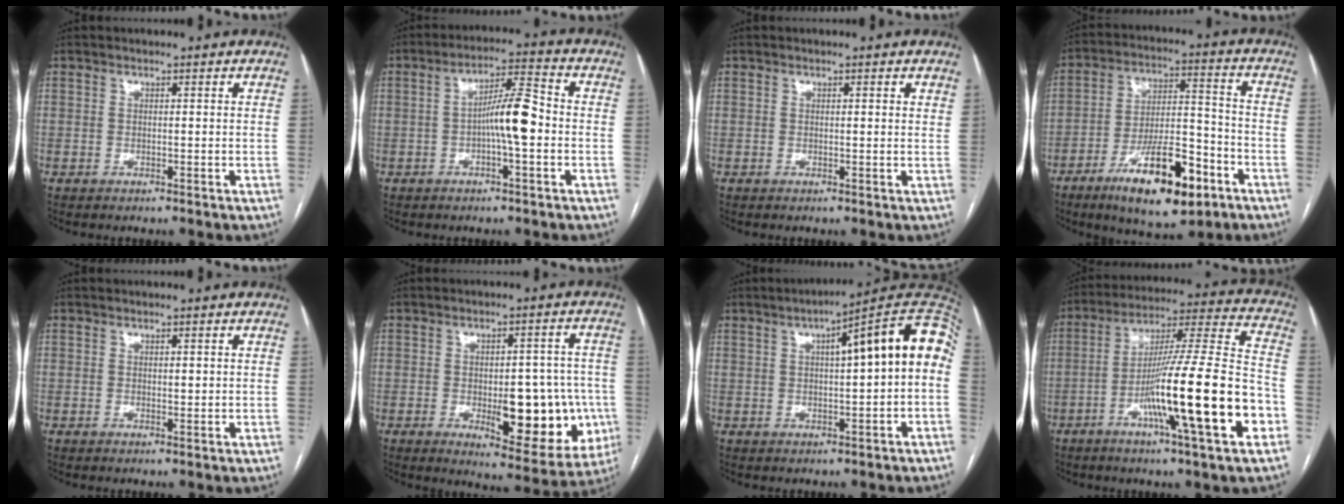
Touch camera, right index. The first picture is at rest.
{"total": 7.5, "force": [-1.2, 0.9, 7.3], "torque": [-0.128, 0.019, -0.022]}
{"total": 0.9, "force": [0.5, 0.1, 0.7], "torque": [-0.010, 0.001, 0.004]}
{"total": 16.2, "force": [-8.9, 4.5, 12.8], "torque": [-0.216, 0.002, -0.141]}
{"total": 0.8, "force": [0.2, 0.4, 0.7], "torque": [-0.008, -0.001, 0.005]}
{"total": 14.8, "force": [-3.1, 5.8, 13.3], "torque": [-0.153, 0.007, -0.025]}
{"total": 13.7, "force": [2.5, 1.3, 13.4], "torque": [-0.183, 0.041, 0.028]}
{"total": 21.3, "force": [-7.3, 0.2, 20.1], "torque": [-0.314, -0.011, -0.123]}